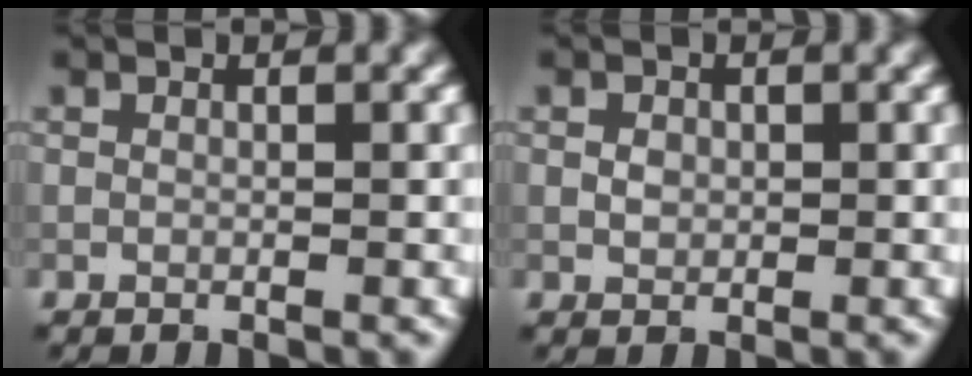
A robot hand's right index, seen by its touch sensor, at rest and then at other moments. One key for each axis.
{"total": 1.1, "fx": 0.1, "fy": 0.9, "fz": 0.6, "tx": -0.010, "ty": -0.001, "tz": 0.000}